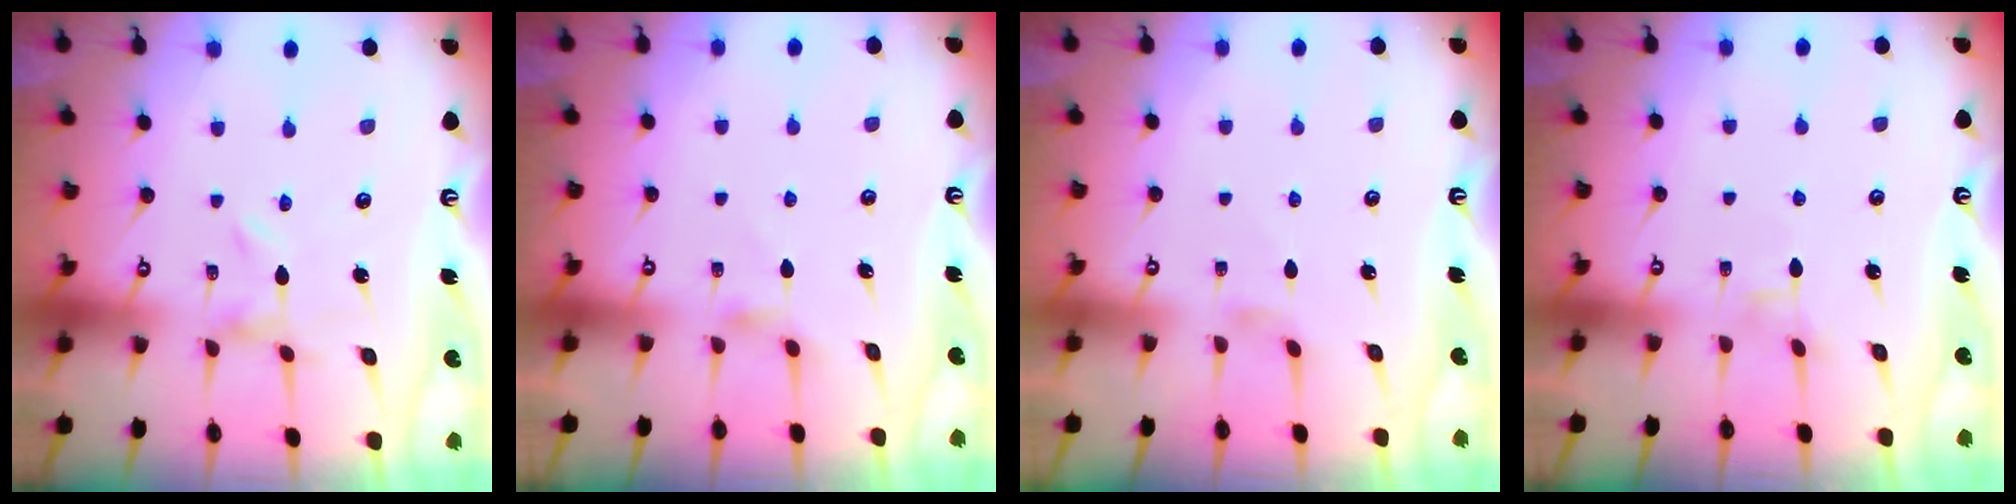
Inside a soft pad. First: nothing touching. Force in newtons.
{"total": 3.2, "press": 3.2, "slide": 0.6}
{"total": 1.1, "press": 1.1, "slide": 0.3}
{"total": 1.9, "press": 1.9, "slide": 0.2}